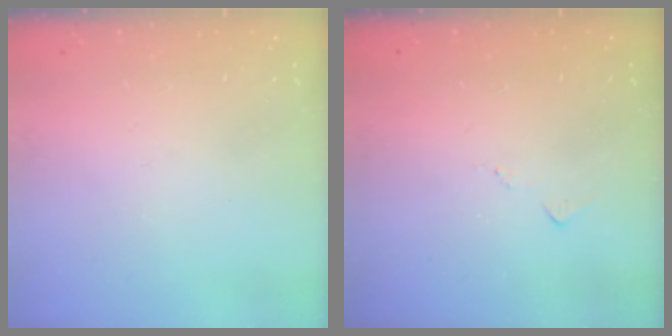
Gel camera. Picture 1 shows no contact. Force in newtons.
{"total": 4.8, "press": 4.8, "slide": 0.7}